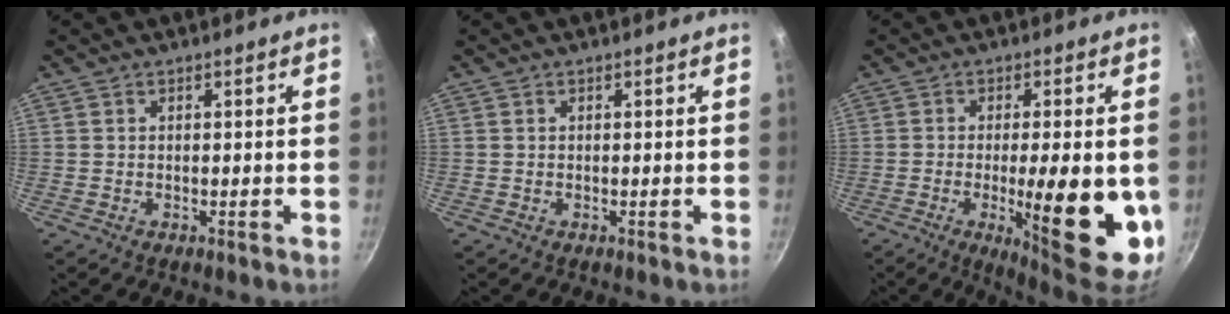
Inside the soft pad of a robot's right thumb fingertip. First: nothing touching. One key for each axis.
{"total": 0.0}
{"total": 16.1, "fx": -3.0, "fy": 4.1, "fz": 15.2, "tx": -0.200, "ty": 0.000, "tz": -0.034}